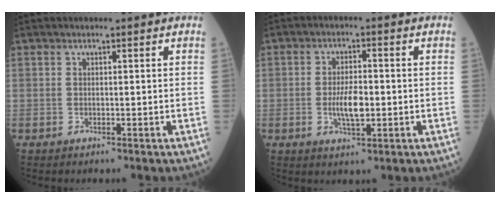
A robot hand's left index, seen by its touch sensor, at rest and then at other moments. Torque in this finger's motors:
{"motor_torque": [1.05, 0.39, 0.16, 0.10]}